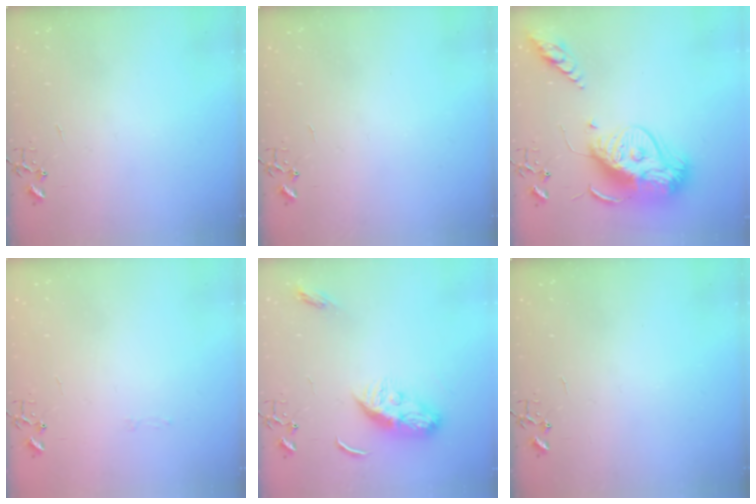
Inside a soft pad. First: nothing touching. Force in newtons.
{"total": 0.0}
{"total": 18.8, "press": 18.7, "slide": 1.8}
{"total": 3.2, "press": 3.2, "slide": 0.5}
{"total": 10.9, "press": 10.9, "slide": 0.2}
{"total": 0.0}